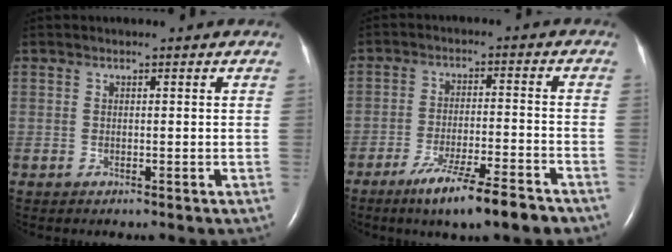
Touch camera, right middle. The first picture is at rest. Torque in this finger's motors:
{"motor_torque": [1.21, -0.93, 0.20, 0.07]}